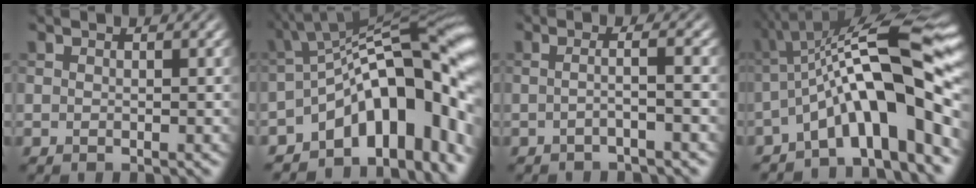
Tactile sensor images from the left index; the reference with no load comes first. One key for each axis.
{"total": 14.6, "fx": -5.6, "fy": 6.6, "fz": 11.7, "tx": -0.133, "ty": 0.021, "tz": -0.095}
{"total": 2.3, "fx": -0.5, "fy": 0.6, "fz": 2.2, "tx": -0.028, "ty": -0.001, "tz": -0.019}
{"total": 12.0, "fx": -2.5, "fy": 2.8, "fz": 11.4, "tx": -0.168, "ty": 0.028, "tz": -0.050}